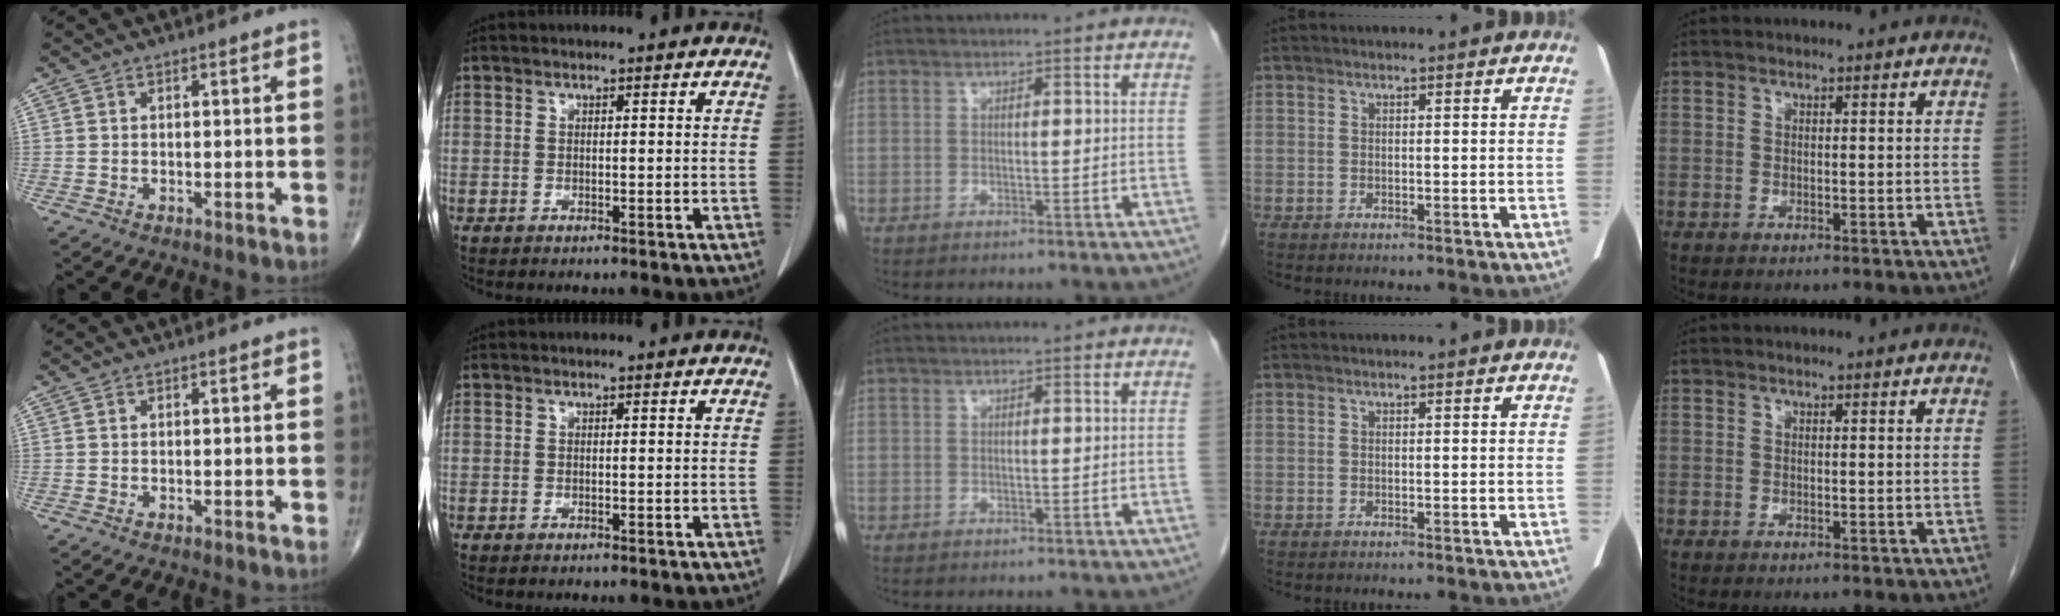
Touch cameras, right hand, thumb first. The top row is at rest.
{}